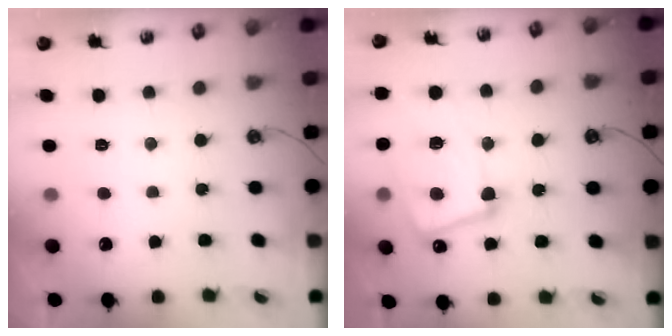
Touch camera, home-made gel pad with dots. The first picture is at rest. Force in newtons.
{"total": 14.2, "press": 14.2, "slide": 1.0}